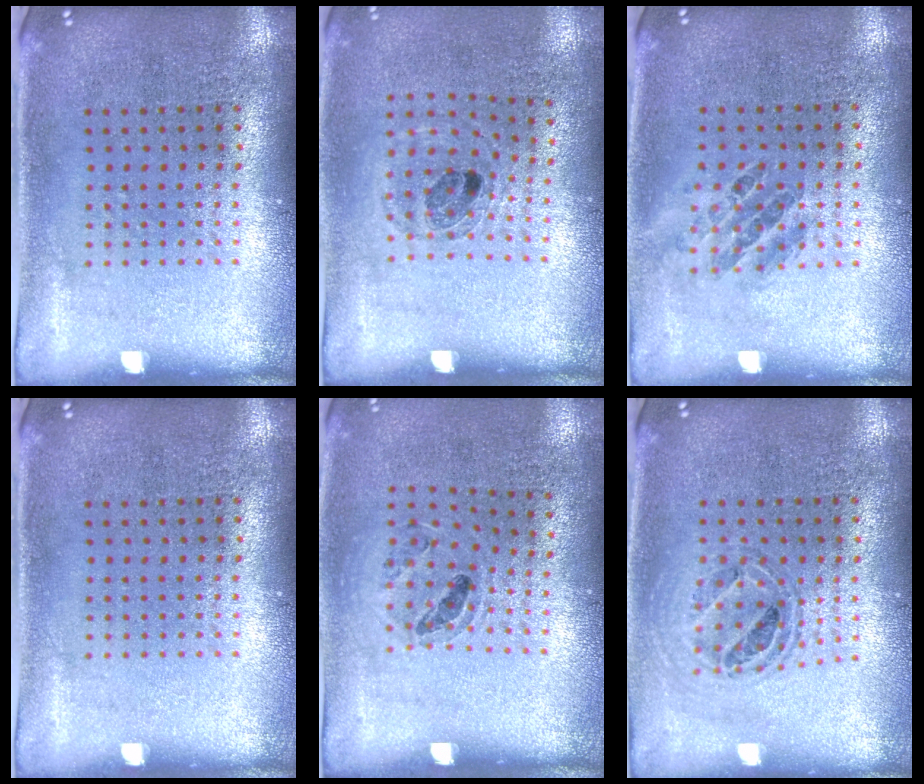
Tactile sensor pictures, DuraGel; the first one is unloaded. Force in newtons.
{"total": 0.8, "press": 0.8, "slide": 0.2}
{"total": 1.1, "press": 1.0, "slide": 0.5}
{"total": 0.0}
{"total": 0.9, "press": 0.9, "slide": 0.1}
{"total": 0.8, "press": 0.8, "slide": 0.3}